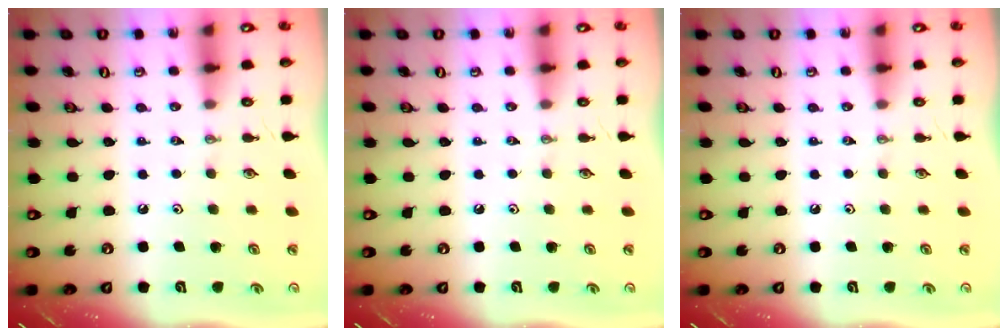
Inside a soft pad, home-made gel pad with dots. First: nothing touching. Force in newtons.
{"total": 0.0}
{"total": 0.0}